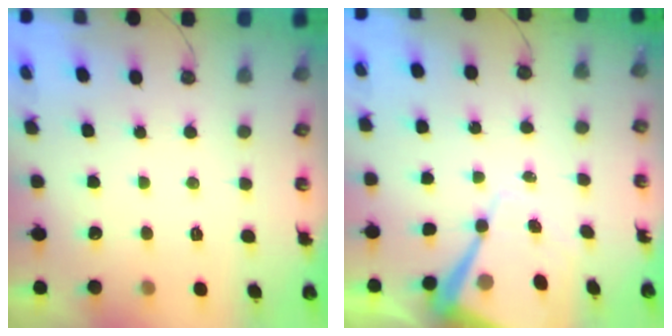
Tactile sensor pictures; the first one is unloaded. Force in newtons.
{"total": 14.1, "press": 14.0, "slide": 1.1}